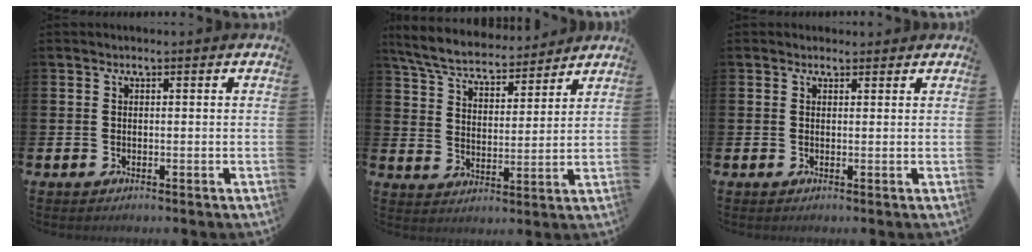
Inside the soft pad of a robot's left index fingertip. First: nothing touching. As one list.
[{"total": 6.4, "force": [6.0, 1.4, 1.7], "torque": [-0.067, -0.037, 0.104]}, {"total": 0.6, "force": [0.5, 0.4, 0.0], "torque": [0.014, 0.000, 0.006]}]